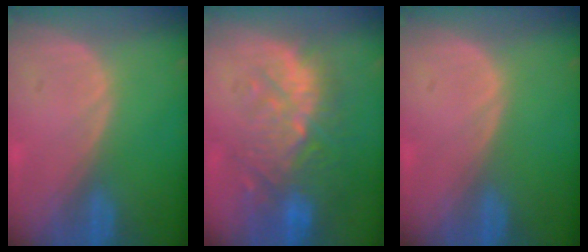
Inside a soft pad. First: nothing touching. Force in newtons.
{"total": 11.0, "press": 9.9, "slide": 4.7}
{"total": 0.0}